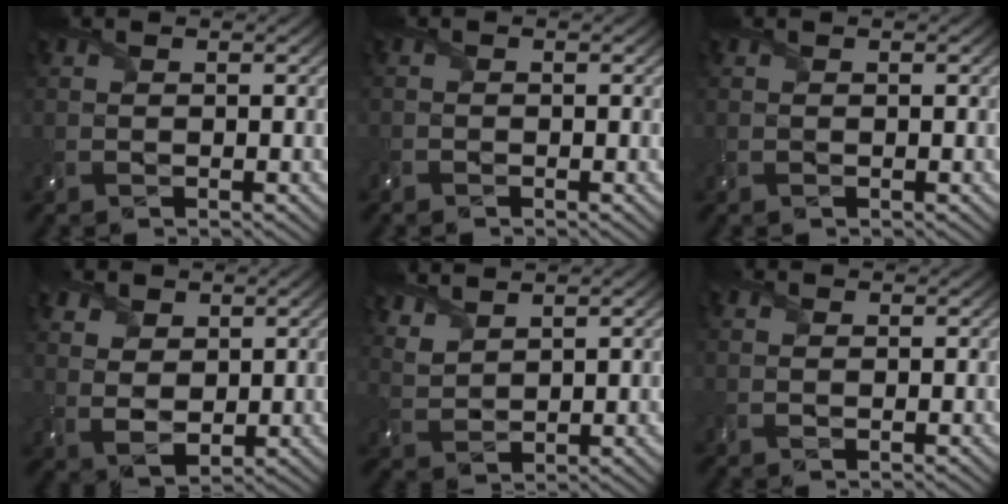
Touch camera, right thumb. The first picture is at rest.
{"total": 0.8, "force": [-0.7, 0.0, -0.3], "torque": [0.008, -0.003, -0.015]}
{"total": 0.0}
{"total": 5.3, "force": [2.9, 3.7, 2.3], "torque": [-0.076, -0.010, 0.061]}
{"total": 5.0, "force": [4.4, 1.3, 2.0], "torque": [-0.060, 0.003, 0.092]}
{"total": 1.2, "force": [0.7, 0.8, 0.5], "torque": [-0.014, -0.001, 0.011]}